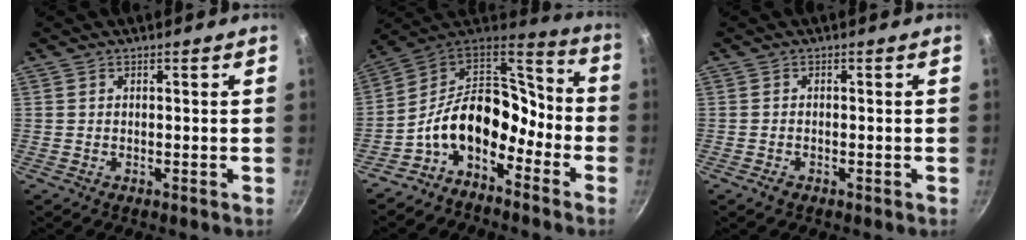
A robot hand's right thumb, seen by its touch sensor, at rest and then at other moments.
{"total": 15.3, "force": [-6.3, 9.9, 9.7], "torque": [-0.135, 0.078, -0.136]}
{"total": 1.3, "force": [-0.8, 0.7, 0.7], "torque": [-0.018, 0.003, -0.015]}